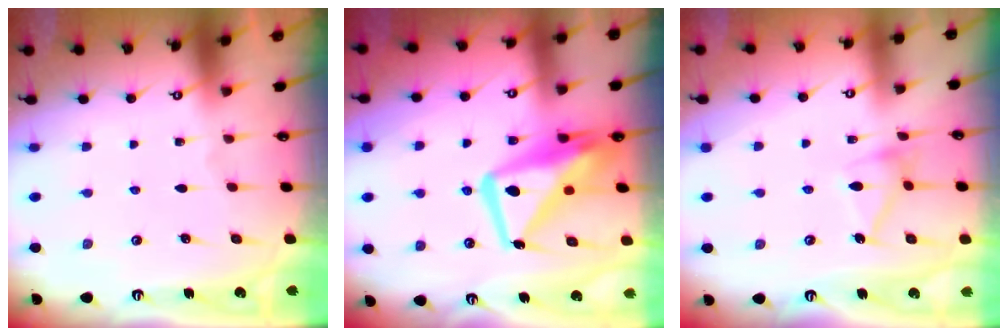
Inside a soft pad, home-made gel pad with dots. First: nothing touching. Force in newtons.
{"total": 14.5, "press": 14.4, "slide": 1.6}
{"total": 12.6, "press": 12.6, "slide": 0.3}